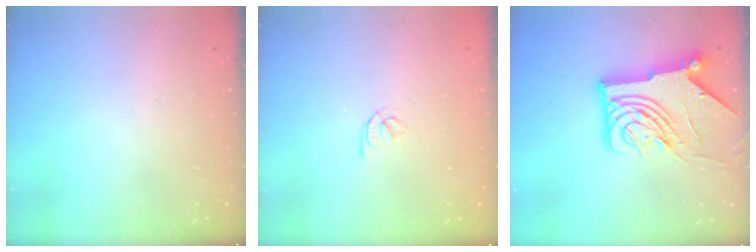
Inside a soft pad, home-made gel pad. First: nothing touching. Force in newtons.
{"total": 1.6, "press": 1.6, "slide": 0.3}
{"total": 15.0, "press": 14.9, "slide": 1.5}